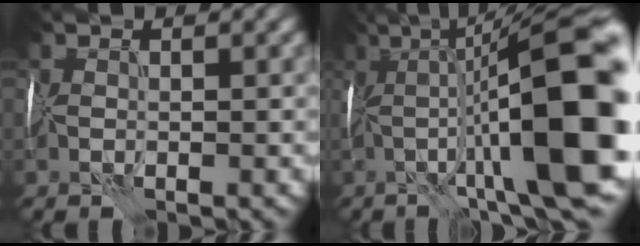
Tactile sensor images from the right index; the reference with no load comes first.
{"total": 15.4, "force": [-0.9, 3.5, 15.0], "torque": [-0.216, 0.032, -0.014]}